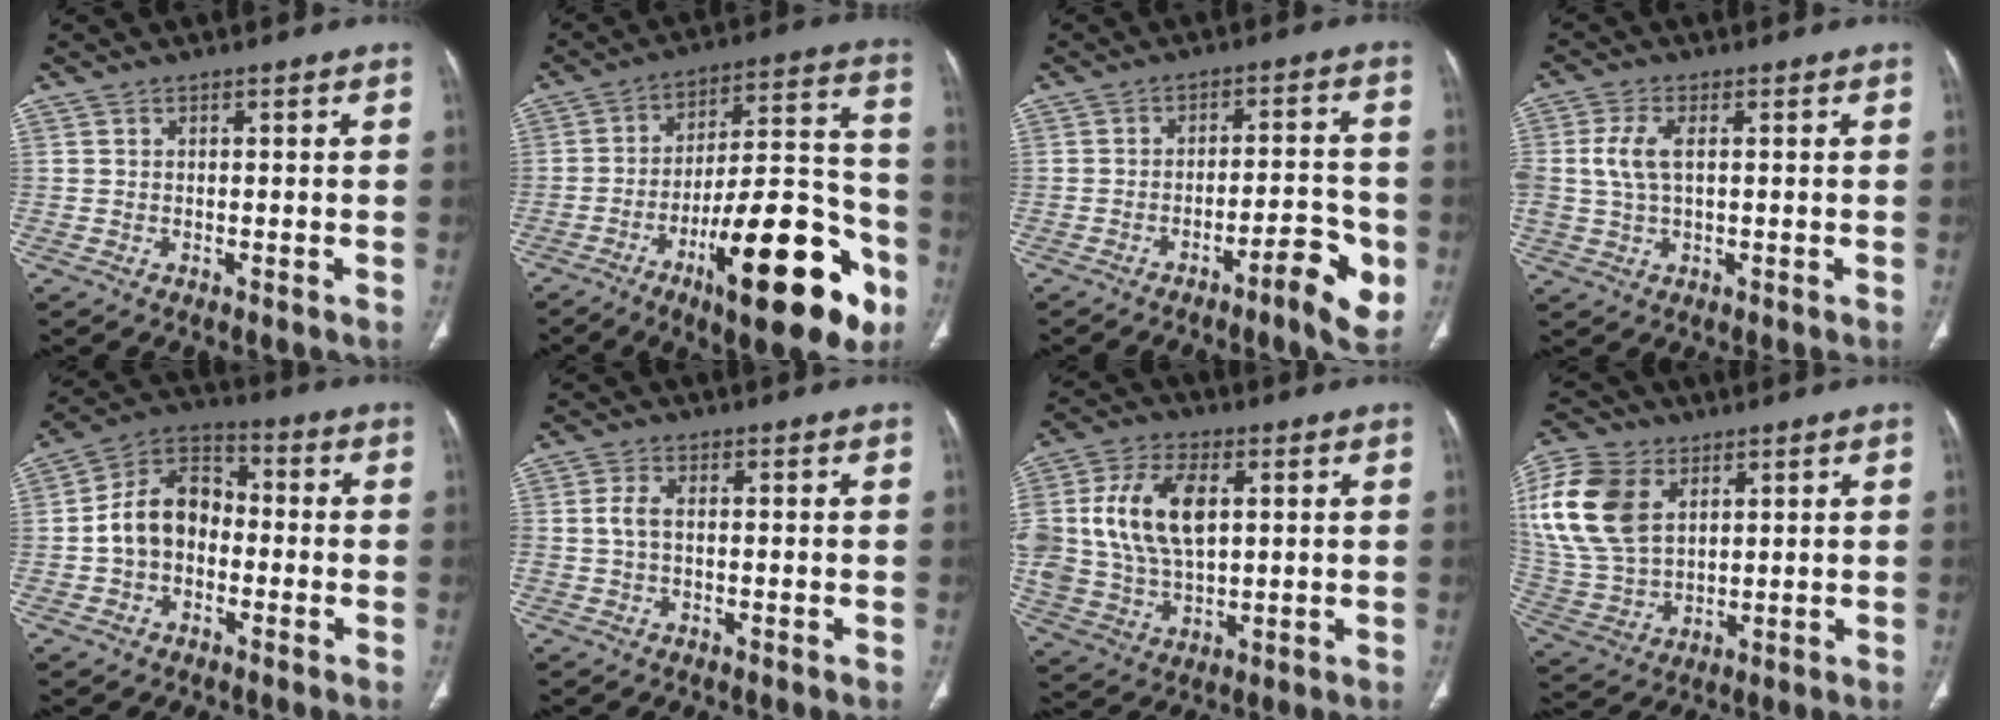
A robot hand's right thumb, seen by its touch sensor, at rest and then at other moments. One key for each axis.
{"total": 25.8, "fx": -11.6, "fy": 8.1, "fz": 21.6, "tx": -0.280, "ty": 0.070, "tz": -0.167}
{"total": 9.1, "fx": -3.9, "fy": 2.1, "fz": 8.0, "tx": -0.102, "ty": 0.025, "tz": -0.053}
{"total": 5.9, "fx": 0.8, "fy": 3.0, "fz": 4.9, "tx": -0.125, "ty": 0.006, "tz": 0.016}
{"total": 11.0, "fx": -1.5, "fy": 8.2, "fz": 7.2, "tx": -0.111, "ty": 0.039, "tz": -0.042}
{"total": 3.0, "fx": -0.1, "fy": 1.6, "fz": 2.5, "tx": -0.062, "ty": 0.004, "tz": -0.006}
{"total": 17.0, "fx": 3.3, "fy": 10.3, "fz": 13.1, "tx": -0.260, "ty": 0.004, "tz": 0.065}
{"total": 18.5, "fx": 6.0, "fy": 12.2, "fz": 12.4, "tx": -0.266, "ty": -0.014, "tz": 0.122}